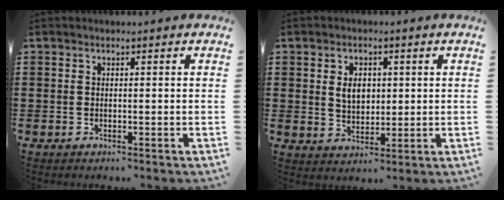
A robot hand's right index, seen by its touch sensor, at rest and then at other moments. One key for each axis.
{"total": 3.9, "fx": 0.7, "fy": 2.8, "fz": 2.6, "tx": -0.044, "ty": 0.004, "tz": 0.008}